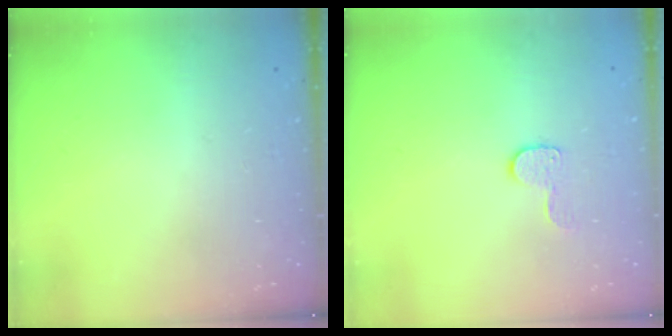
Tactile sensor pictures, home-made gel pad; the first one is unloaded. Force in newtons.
{"total": 6.7, "press": 6.7, "slide": 0.4}